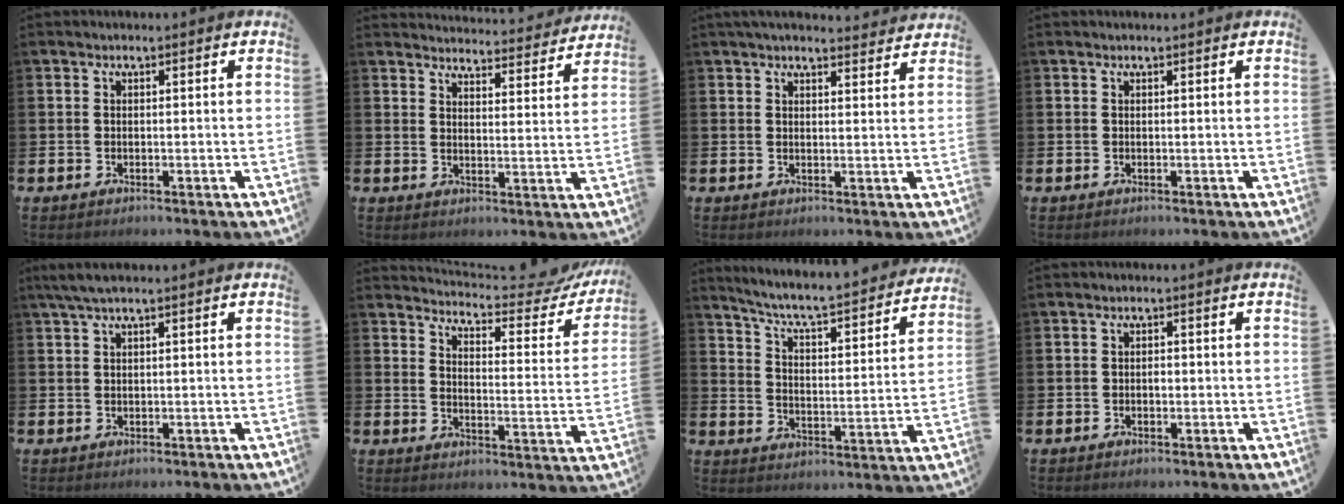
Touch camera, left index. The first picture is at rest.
{"total": 4.0, "force": [4.0, 0.2, 0.2], "torque": [-0.008, -0.037, 0.065]}
{"total": 3.5, "force": [3.4, 0.5, 0.7], "torque": [-0.011, -0.017, 0.060]}
{"total": 0.0}
{"total": 3.5, "force": [2.4, 0.2, 2.6], "torque": [-0.060, 0.004, 0.044]}
{"total": 5.3, "force": [5.0, 0.6, 1.7], "torque": [-0.046, -0.044, 0.078]}
{"total": 5.7, "force": [5.4, 0.1, 2.1], "torque": [-0.069, -0.049, 0.085]}
{"total": 0.9, "force": [-0.3, 0.6, 0.6], "torque": [-0.010, 0.003, -0.007]}